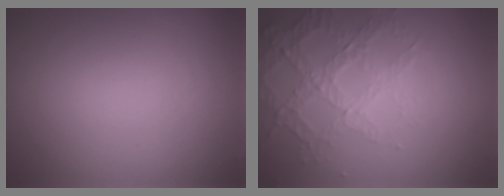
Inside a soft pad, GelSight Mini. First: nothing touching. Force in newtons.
{"total": 3.1, "press": 2.8, "slide": 1.3}